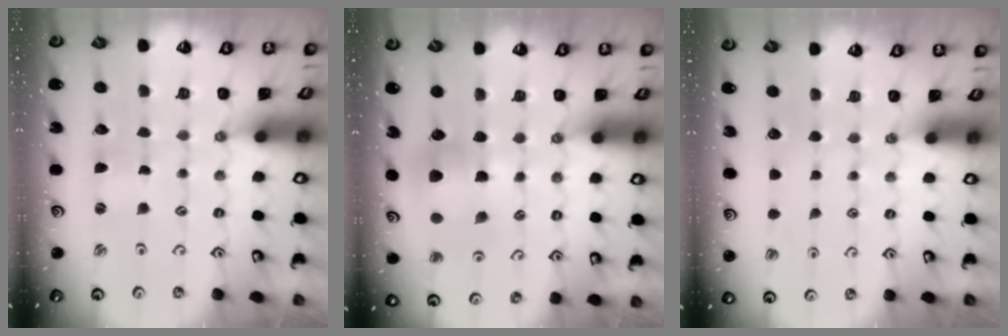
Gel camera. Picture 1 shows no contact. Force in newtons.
{"total": 6.4, "press": 6.3, "slide": 0.9}
{"total": 0.0}